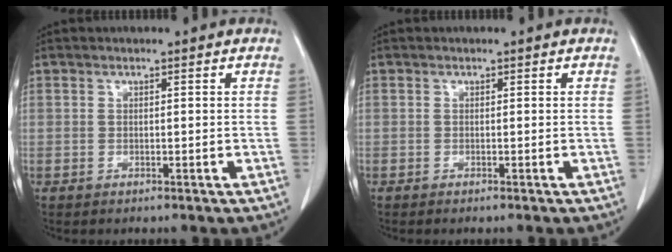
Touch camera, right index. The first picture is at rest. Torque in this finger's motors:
{"motor_torque": [-0.06, 0.05, 0.03, 0.01]}